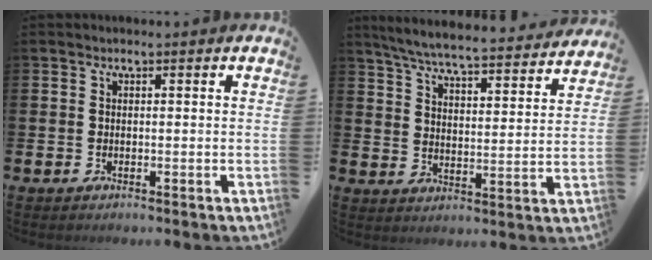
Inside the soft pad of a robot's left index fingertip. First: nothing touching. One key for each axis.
{"total": 6.7, "fx": 6.4, "fy": 0.5, "fz": 2.2, "tx": -0.063, "ty": -0.048, "tz": 0.107}